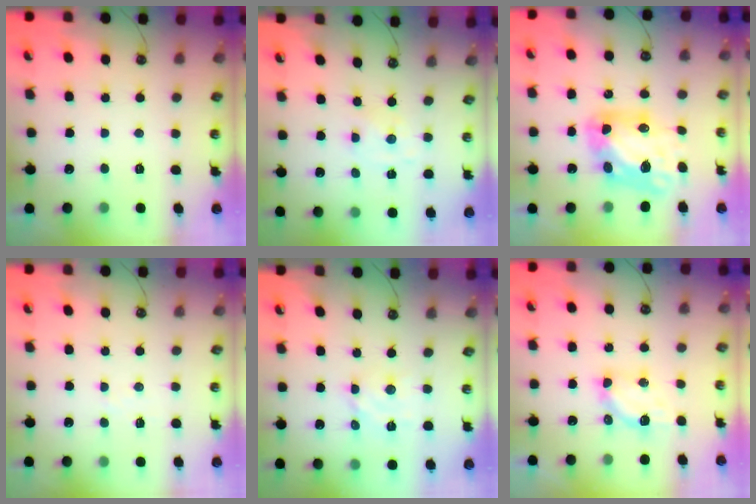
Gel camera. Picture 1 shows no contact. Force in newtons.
{"total": 1.1, "press": 1.1, "slide": 0.2}
{"total": 10.2, "press": 10.1, "slide": 1.2}
{"total": 3.8, "press": 3.7, "slide": 0.5}
{"total": 6.0, "press": 6.0, "slide": 0.3}
{"total": 6.1, "press": 6.1, "slide": 0.3}